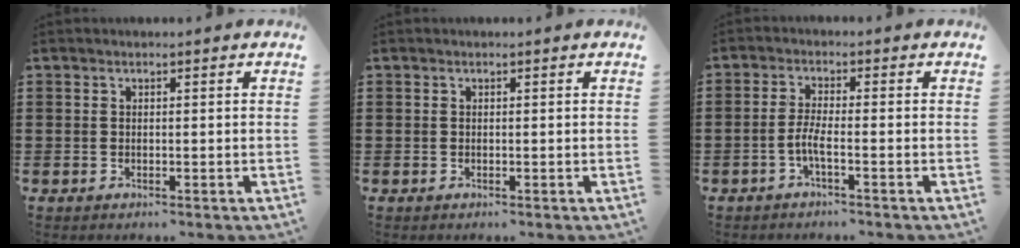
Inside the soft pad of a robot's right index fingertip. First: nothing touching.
{"total": 0.0}
{"total": 3.3, "force": [-1.7, 0.2, 2.8], "torque": [-0.071, -0.010, -0.039]}